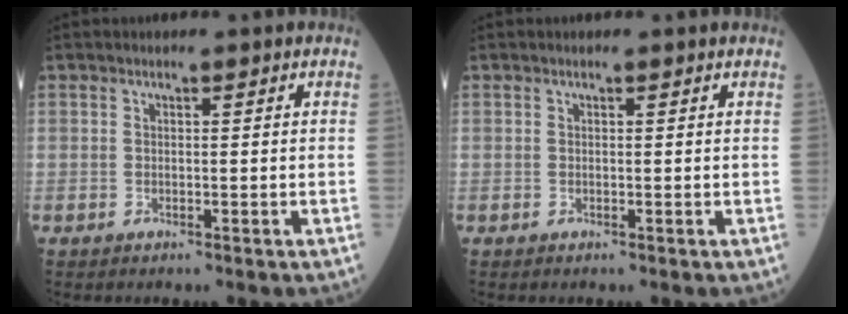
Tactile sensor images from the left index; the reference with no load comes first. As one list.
[{"total": 0.0}]